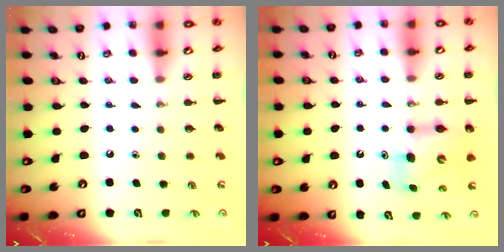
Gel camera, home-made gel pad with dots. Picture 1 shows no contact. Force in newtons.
{"total": 6.7, "press": 6.6, "slide": 1.0}